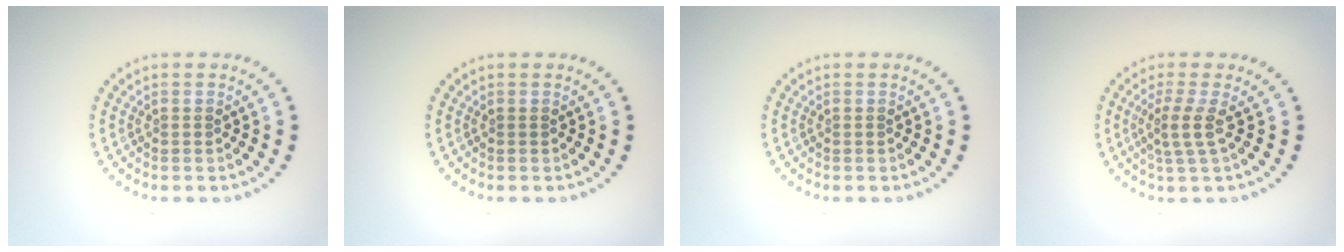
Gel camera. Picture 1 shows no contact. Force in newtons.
{"total": 0.0}
{"total": 0.0}
{"total": 2.3, "press": 1.6, "slide": 1.6}